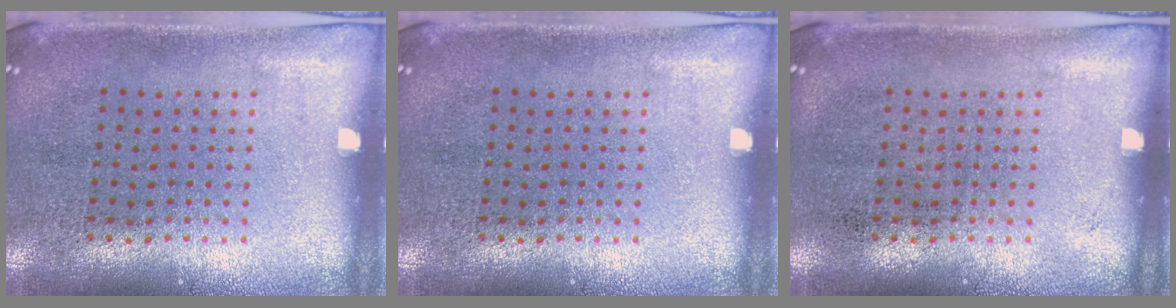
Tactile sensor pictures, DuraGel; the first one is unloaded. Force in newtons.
{"total": 0.0}
{"total": 0.0}